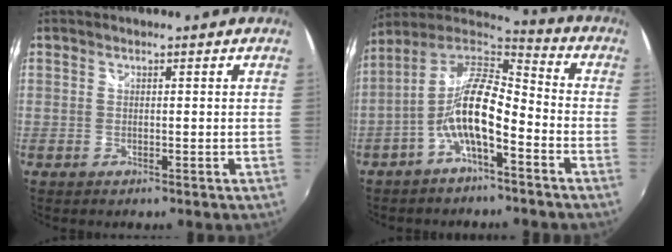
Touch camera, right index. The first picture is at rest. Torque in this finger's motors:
{"motor_torque": [1.52, -0.62, 1.05, 0.21]}